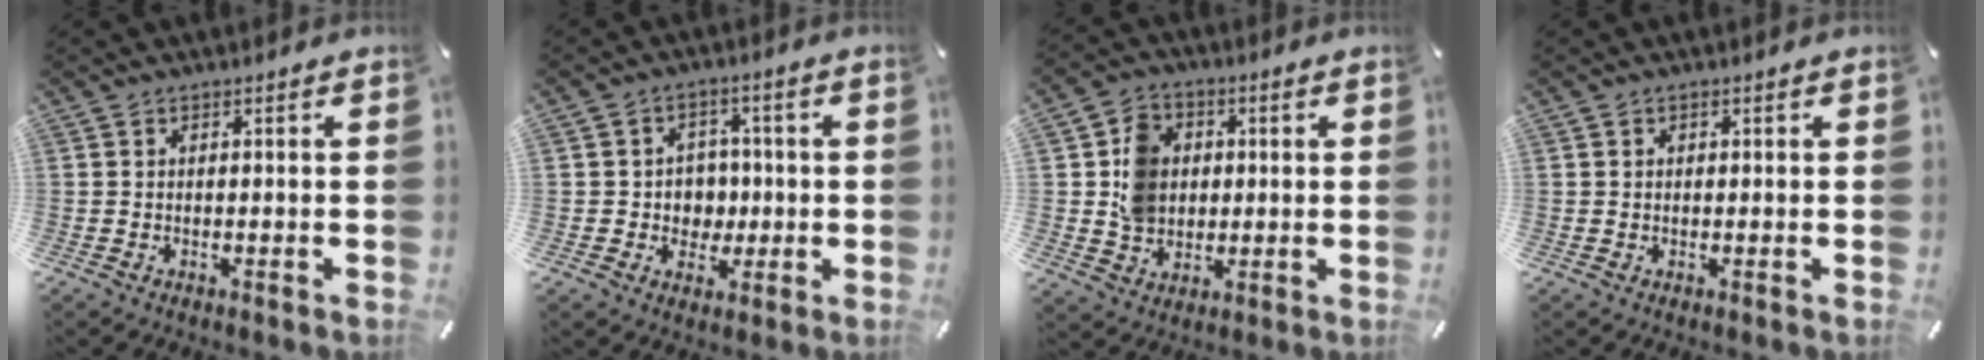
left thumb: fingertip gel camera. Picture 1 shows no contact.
{"total": 6.0, "force": [-0.6, 5.9, 1.1], "torque": [-0.012, 0.006, -0.012]}
{"total": 9.3, "force": [0.9, 8.2, 4.2], "torque": [-0.060, 0.013, 0.021]}
{"total": 0.8, "force": [0.2, 0.8, 0.1], "torque": [-0.002, 0.006, 0.002]}